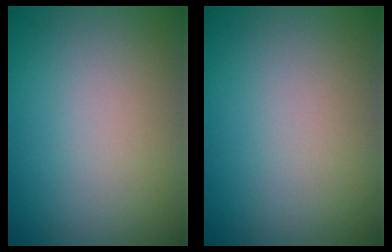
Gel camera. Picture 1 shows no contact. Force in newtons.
{"total": 0.0}